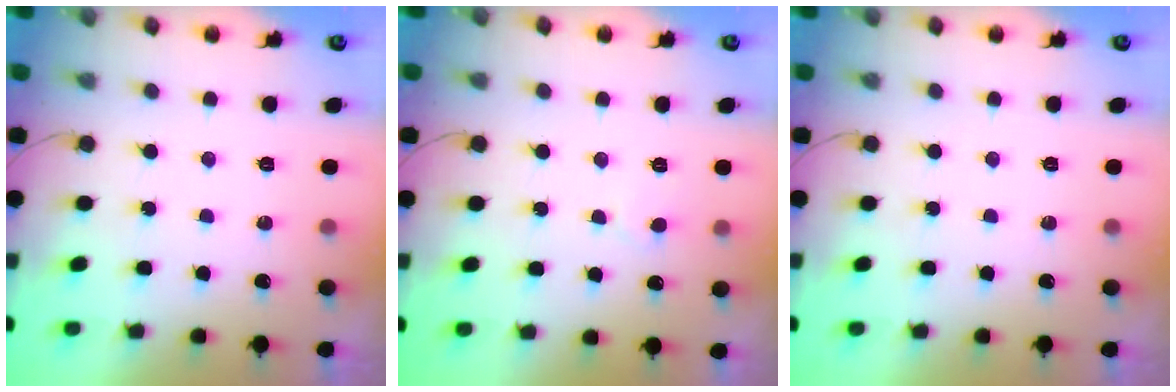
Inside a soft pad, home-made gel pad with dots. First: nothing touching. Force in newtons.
{"total": 3.1, "press": 3.1, "slide": 0.2}
{"total": 0.0}